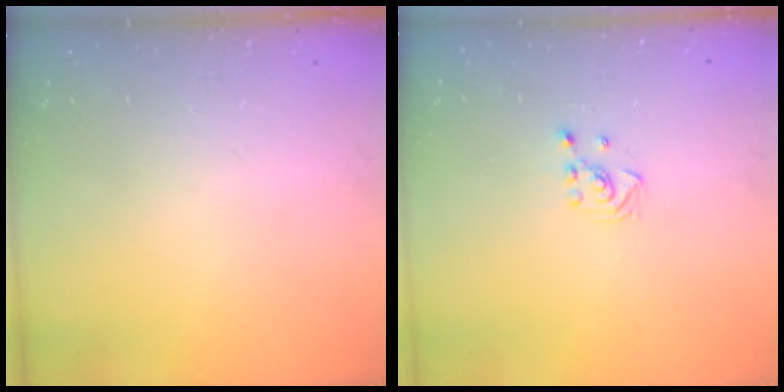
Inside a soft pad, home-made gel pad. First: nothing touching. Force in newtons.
{"total": 2.5, "press": 2.4, "slide": 0.8}